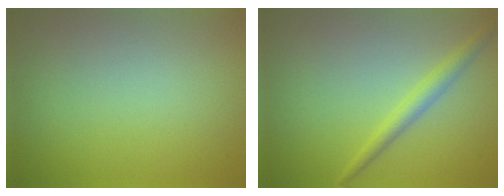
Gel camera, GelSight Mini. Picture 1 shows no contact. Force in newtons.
{"total": 2.0, "press": 2.0, "slide": 0.1}